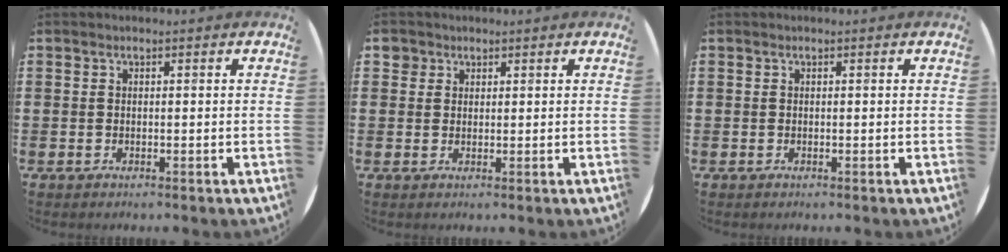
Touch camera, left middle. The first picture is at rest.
{"total": 1.8, "force": [1.4, 1.2, 0.1], "torque": [0.005, 0.002, 0.025]}
{"total": 0.0}